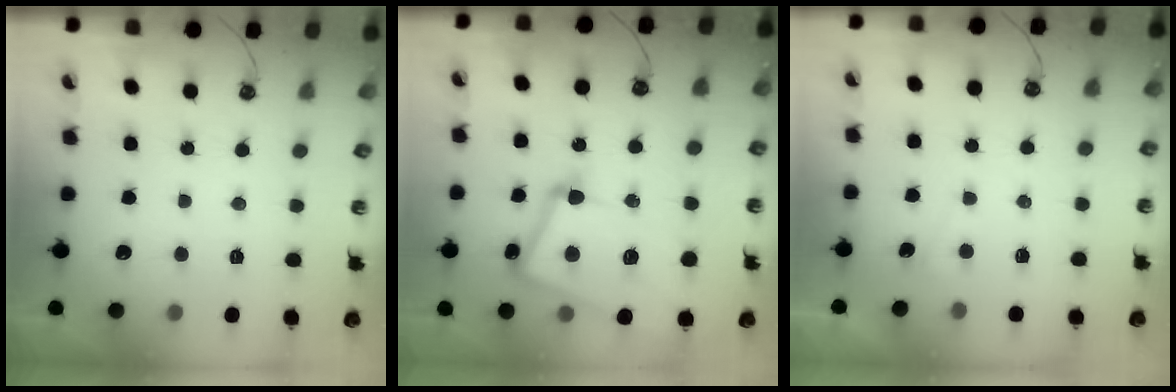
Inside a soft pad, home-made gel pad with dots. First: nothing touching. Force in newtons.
{"total": 17.8, "press": 17.6, "slide": 2.6}
{"total": 2.6, "press": 2.6, "slide": 0.1}